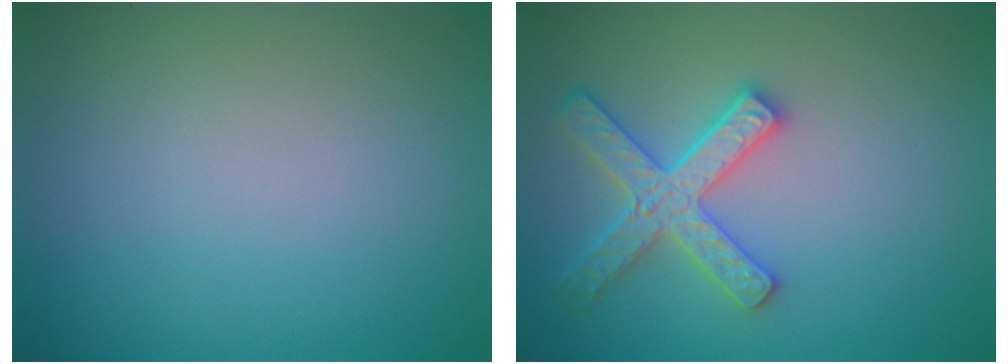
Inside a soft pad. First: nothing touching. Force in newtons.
{"total": 4.2, "press": 3.9, "slide": 1.7}